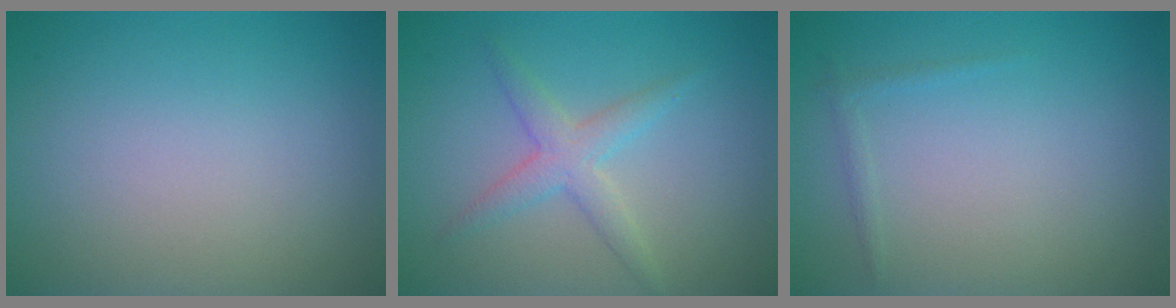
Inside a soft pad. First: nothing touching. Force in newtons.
{"total": 2.6, "press": 2.6, "slide": 0.1}
{"total": 0.7, "press": 0.7, "slide": 0.0}